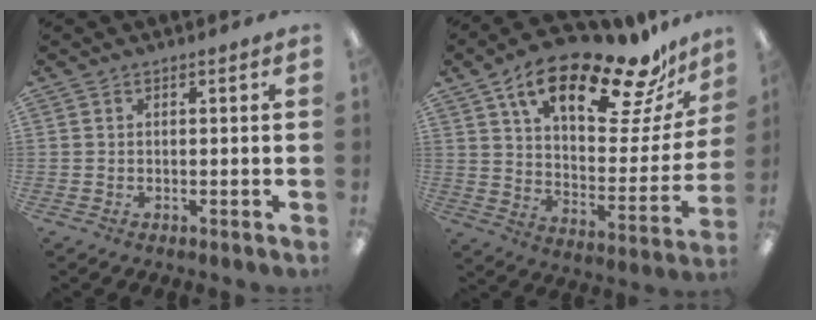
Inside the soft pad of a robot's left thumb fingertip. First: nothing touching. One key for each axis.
{"total": 22.7, "fx": 15.6, "fy": 7.9, "fz": 14.5, "tx": -0.222, "ty": -0.097, "tz": 0.258}